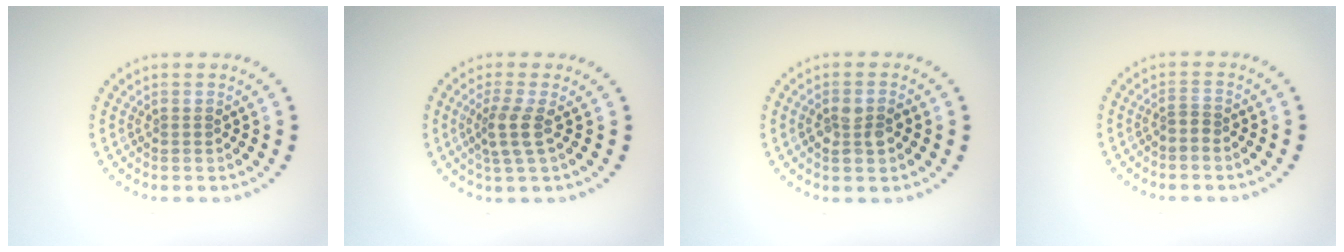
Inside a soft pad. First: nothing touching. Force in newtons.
{"total": 2.4, "press": 1.9, "slide": 1.5}
{"total": 2.4, "press": 2.4, "slide": 0.3}
{"total": 0.8, "press": 0.5, "slide": 0.6}